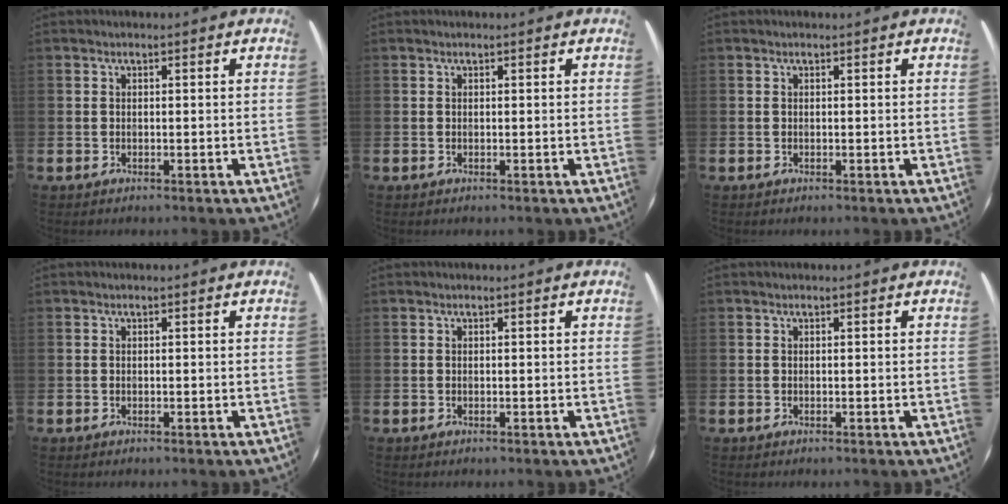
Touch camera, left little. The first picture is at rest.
{"total": 0.0}
{"total": 0.0}
{"total": 0.0}
{"total": 0.0}
{"total": 0.0}